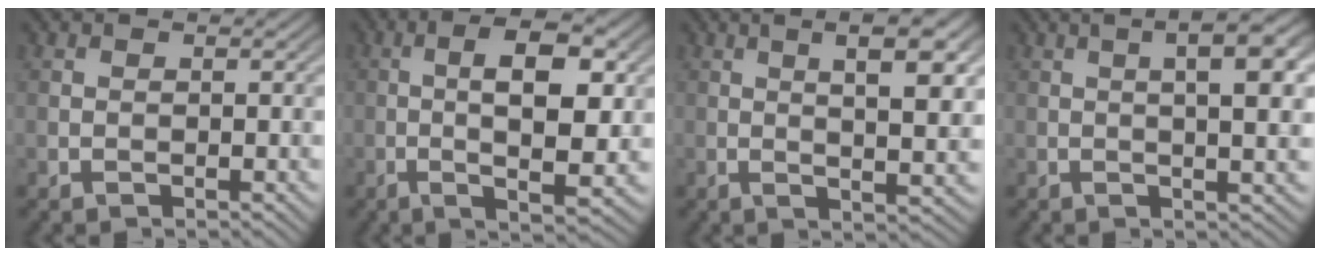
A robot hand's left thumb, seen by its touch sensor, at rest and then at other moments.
{"total": 9.5, "force": [0.3, 2.7, 9.0], "torque": [-0.153, 0.004, 0.004]}
{"total": 9.4, "force": [2.7, 2.5, 8.6], "torque": [-0.109, 0.013, 0.036]}
{"total": 7.3, "force": [1.5, 1.6, 7.0], "torque": [-0.098, 0.012, 0.019]}